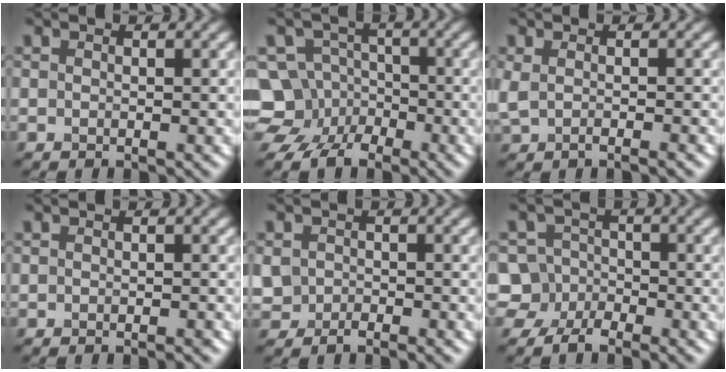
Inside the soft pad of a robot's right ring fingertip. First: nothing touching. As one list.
[{"total": 6.8, "force": [-2.8, 5.7, 2.5], "torque": [-0.017, 0.006, -0.079]}, {"total": 2.0, "force": [-0.6, 0.7, 1.8], "torque": [-0.036, -0.010, -0.010]}, {"total": 0.6, "force": [-0.5, 0.1, 0.4], "torque": [-0.003, 0.000, -0.006]}, {"total": 2.3, "force": [-1.1, 1.7, 1.1], "torque": [-0.019, -0.005, -0.024]}, {"total": 5.3, "force": [-3.1, 3.9, 1.9], "torque": [-0.001, 0.001, -0.073]}]